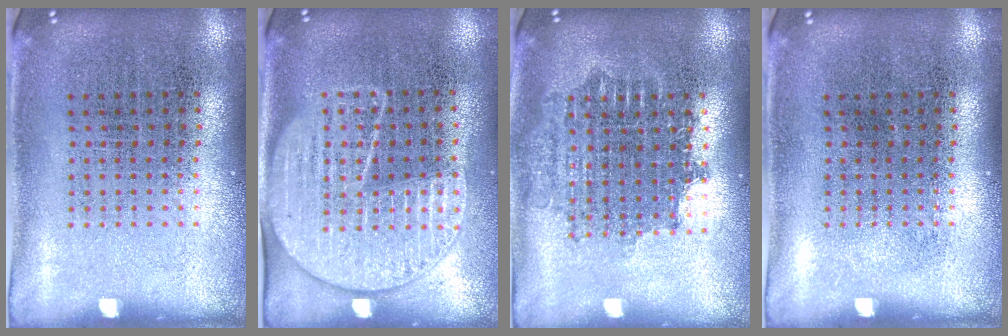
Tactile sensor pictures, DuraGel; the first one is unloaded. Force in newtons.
{"total": 1.8, "press": 1.6, "slide": 0.9}
{"total": 1.7, "press": 1.4, "slide": 1.0}
{"total": 0.0}